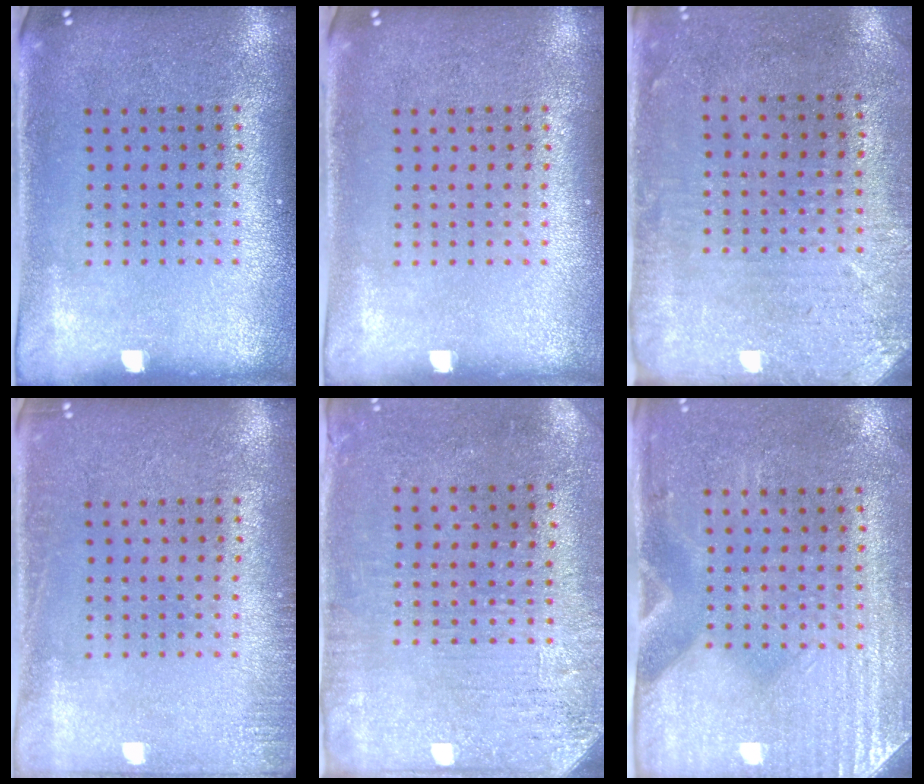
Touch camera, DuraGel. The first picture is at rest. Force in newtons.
{"total": 0.0}
{"total": 3.0, "press": 2.4, "slide": 1.8}
{"total": 1.3, "press": 1.3, "slide": 0.3}
{"total": 3.1, "press": 2.5, "slide": 1.8}
{"total": 2.9, "press": 2.5, "slide": 1.5}